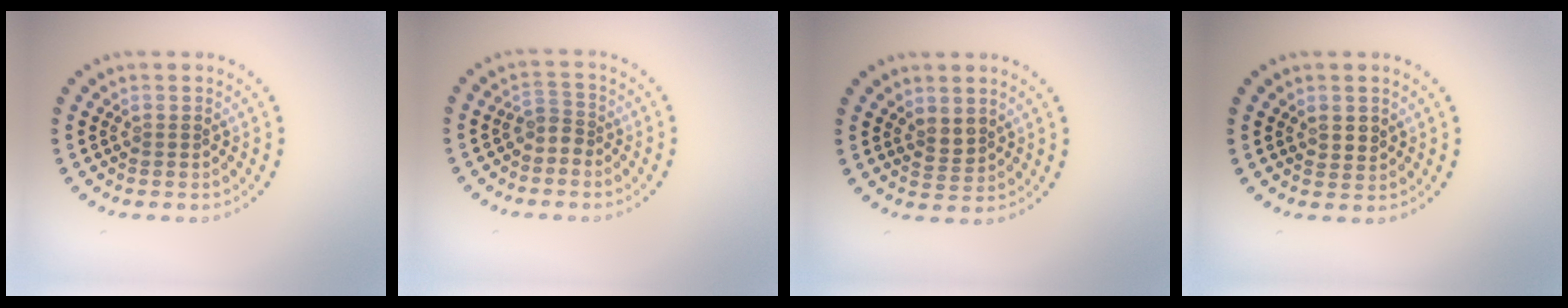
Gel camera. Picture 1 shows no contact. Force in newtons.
{"total": 1.7, "press": 1.2, "slide": 1.2}
{"total": 1.7, "press": 1.5, "slide": 0.8}
{"total": 1.3, "press": 1.2, "slide": 0.5}